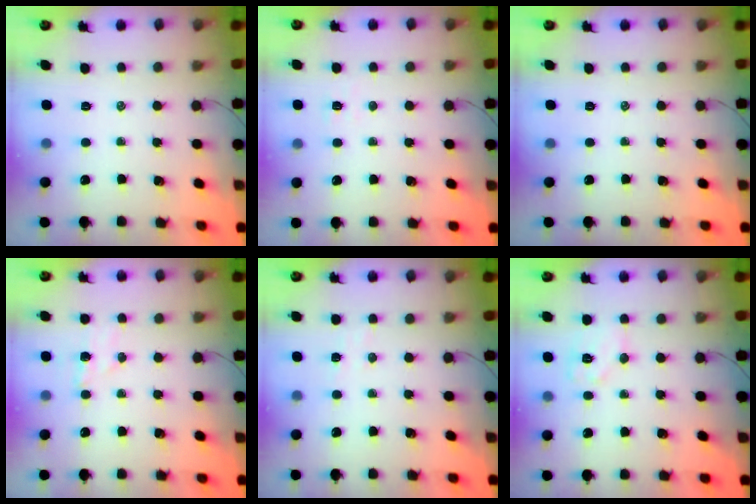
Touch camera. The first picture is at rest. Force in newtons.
{"total": 2.8, "press": 2.7, "slide": 0.8}
{"total": 0.0}
{"total": 5.5, "press": 5.4, "slide": 0.9}
{"total": 2.9, "press": 2.8, "slide": 0.7}
{"total": 8.6, "press": 8.6, "slide": 0.4}